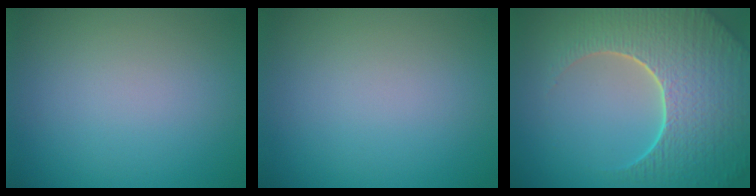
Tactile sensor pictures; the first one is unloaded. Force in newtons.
{"total": 0.0}
{"total": 9.2, "press": 6.6, "slide": 6.4}